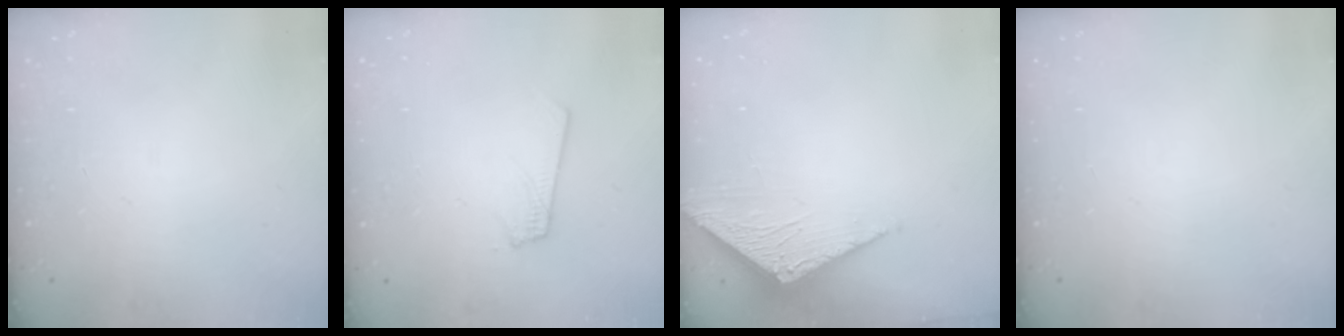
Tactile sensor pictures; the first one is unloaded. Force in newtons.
{"total": 1.8, "press": 1.8, "slide": 0.1}
{"total": 3.3, "press": 3.3, "slide": 0.2}
{"total": 0.0}